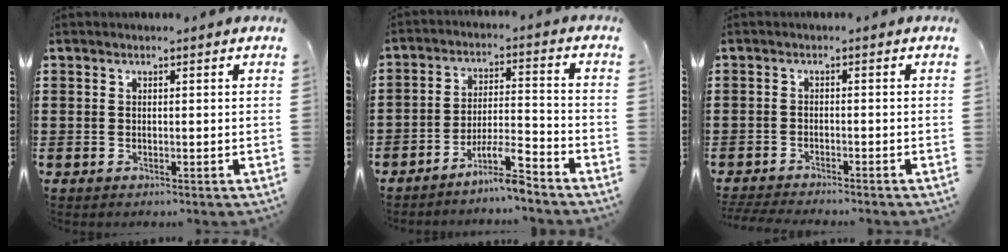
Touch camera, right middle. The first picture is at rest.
{"total": 6.7, "force": [-6.0, 0.2, 3.0], "torque": [-0.061, -0.003, -0.117]}
{"total": 2.5, "force": [-2.5, 0.1, 0.2], "torque": [-0.014, -0.003, -0.054]}